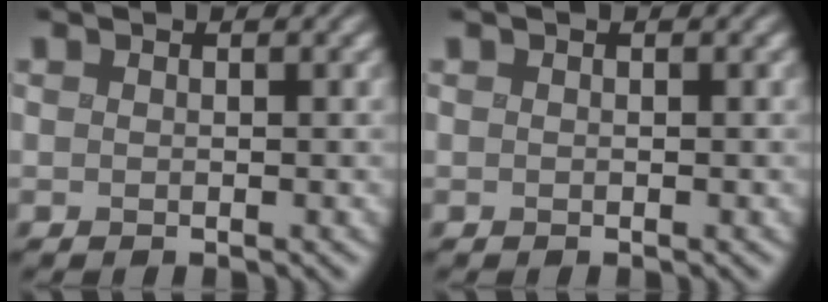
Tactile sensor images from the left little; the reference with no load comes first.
{"total": 0.0}